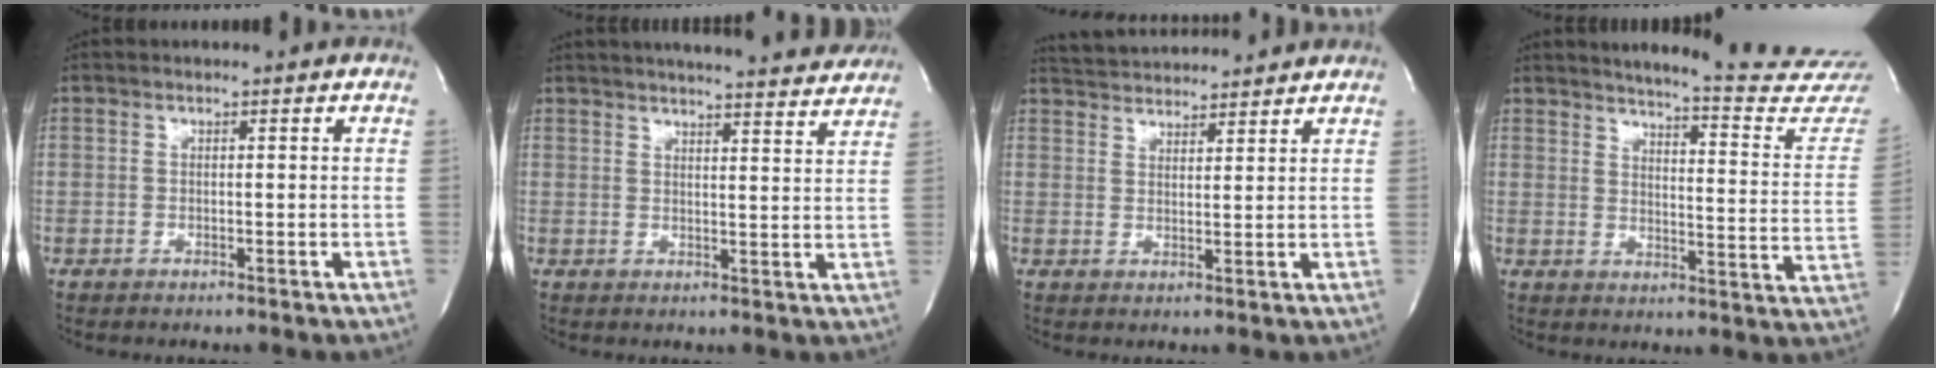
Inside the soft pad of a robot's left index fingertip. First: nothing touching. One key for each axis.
{"total": 19.3, "fx": 17.9, "fy": 1.9, "fz": 6.9, "tx": -0.103, "ty": 0.000, "tz": 0.223}
{"total": 9.3, "fx": 9.0, "fy": 1.1, "fz": 2.0, "tx": -0.043, "ty": 0.026, "tz": 0.138}
{"total": 21.6, "fx": 20.8, "fy": 0.0, "fz": 6.1, "tx": -0.079, "ty": -0.126, "tz": 0.234}